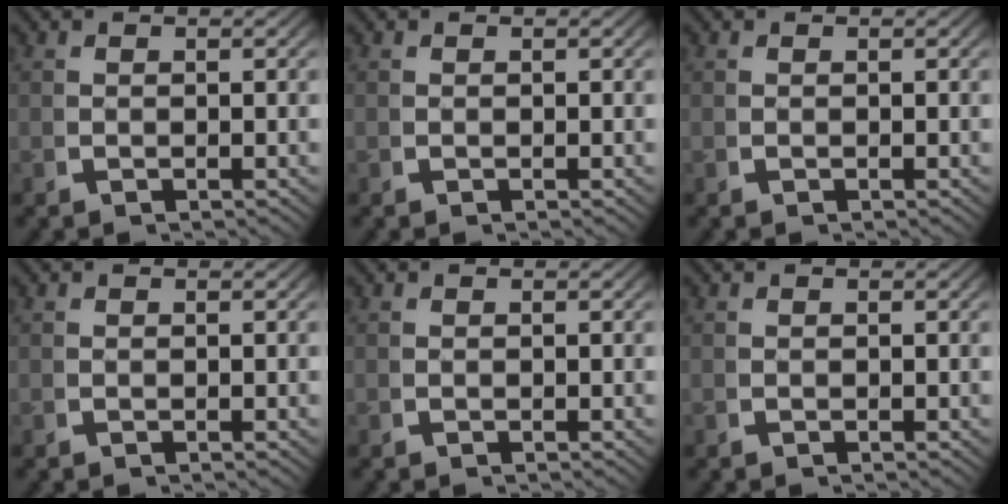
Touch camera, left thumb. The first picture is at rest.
{"total": 0.0}
{"total": 0.0}
{"total": 0.0}
{"total": 0.0}
{"total": 0.0}